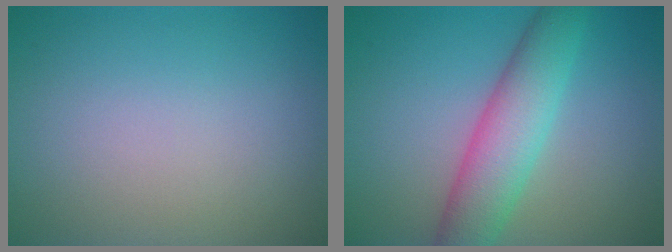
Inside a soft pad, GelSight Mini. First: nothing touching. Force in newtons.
{"total": 5.8, "press": 5.8, "slide": 0.2}